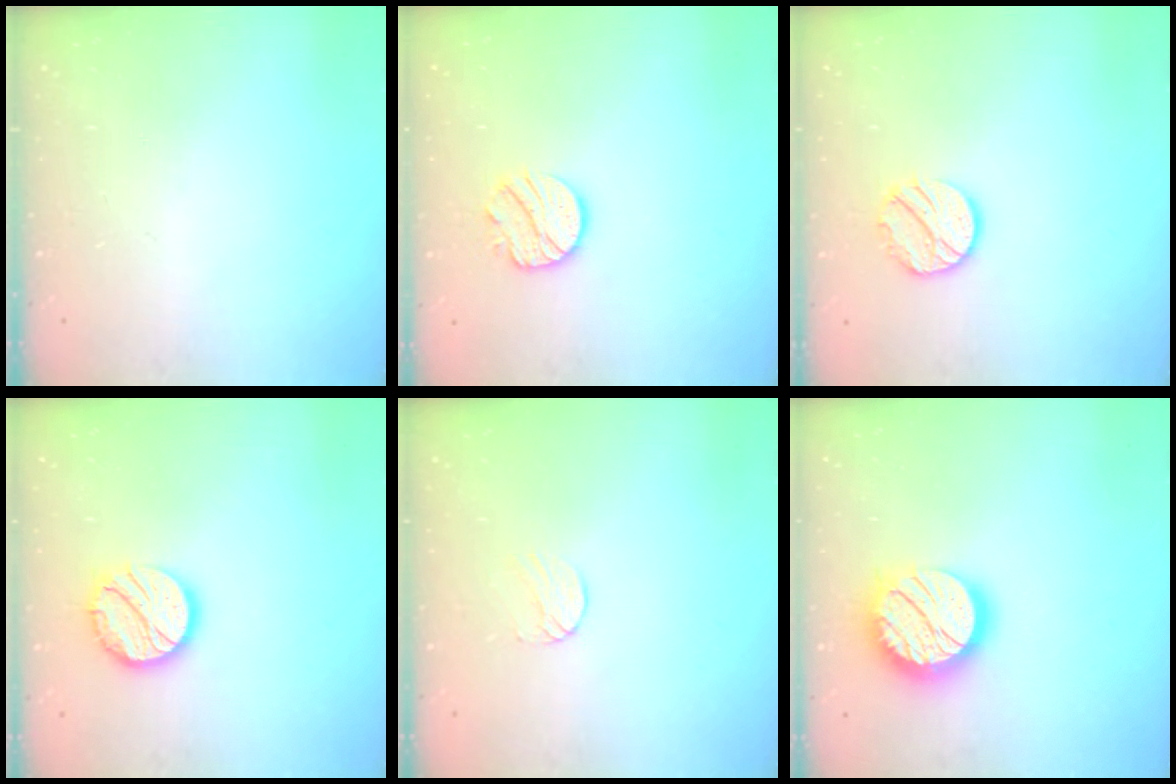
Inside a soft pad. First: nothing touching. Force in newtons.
{"total": 9.8, "press": 9.8, "slide": 0.7}
{"total": 10.1, "press": 10.1, "slide": 0.4}
{"total": 12.3, "press": 12.3, "slide": 0.8}
{"total": 6.7, "press": 6.7, "slide": 0.4}
{"total": 19.0, "press": 19.0, "slide": 1.0}